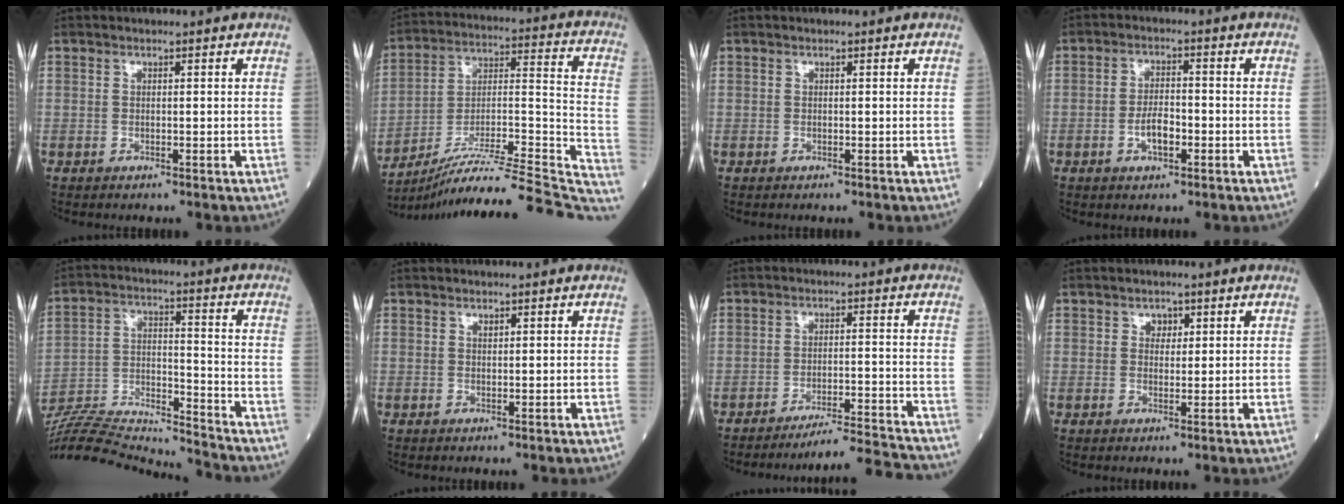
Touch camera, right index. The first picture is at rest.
{"total": 30.7, "force": [-27.6, -0.1, 13.4], "torque": [-0.137, -0.012, -0.406]}
{"total": 0.0}
{"total": 4.1, "force": [-1.4, 1.7, 3.5], "torque": [-0.066, 0.003, -0.027]}
{"total": 21.5, "force": [-20.5, 0.0, 6.4], "torque": [-0.146, -0.012, -0.339]}
{"total": 0.5, "force": [0.4, 0.2, 0.3], "torque": [-0.007, -0.002, 0.006]}
{"total": 9.7, "force": [-9.4, -2.4, 1.1], "torque": [-0.004, -0.002, -0.147]}
{"total": 1.8, "force": [0.9, 1.4, 0.9], "torque": [-0.007, 0.000, 0.012]}